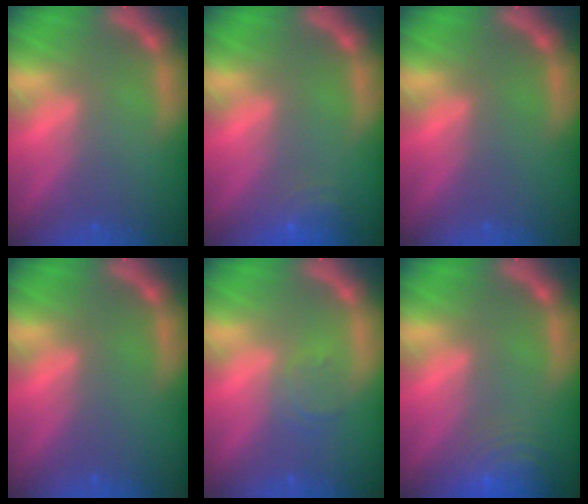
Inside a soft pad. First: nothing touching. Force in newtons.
{"total": 3.5}
{"total": 0.0}
{"total": 0.0}
{"total": 1.9}
{"total": 7.5}